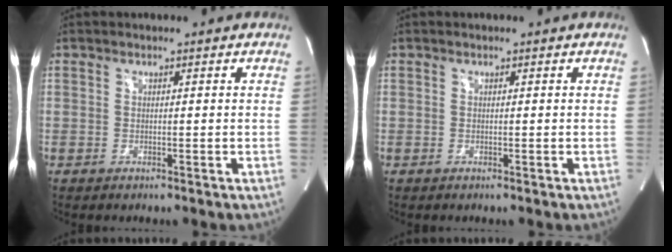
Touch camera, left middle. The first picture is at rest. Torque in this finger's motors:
{"motor_torque": [-0.02, -0.01, 0.06, 0.01]}